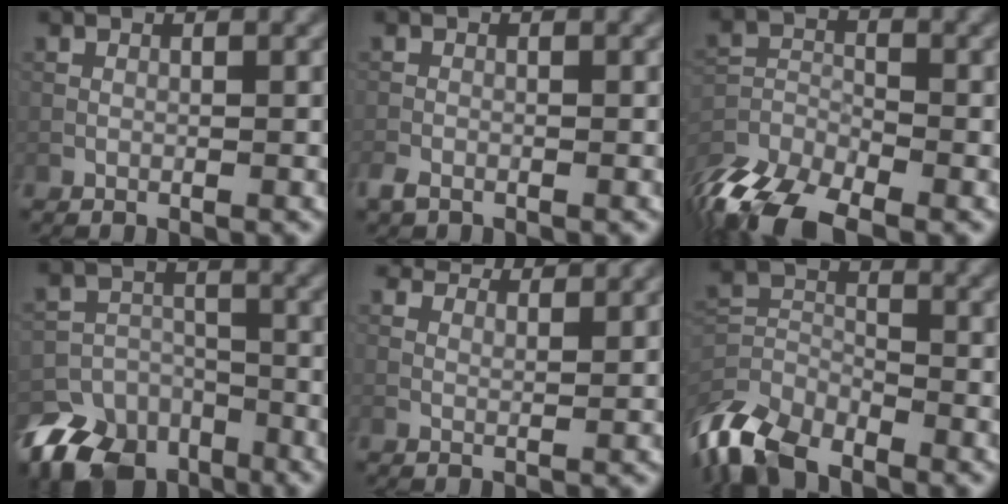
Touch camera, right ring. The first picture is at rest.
{"total": 1.4, "force": [-1.2, 0.6, 0.6], "torque": [-0.016, -0.005, -0.027]}
{"total": 9.0, "force": [-7.2, 3.3, 4.4], "torque": [-0.084, -0.012, -0.145]}
{"total": 10.1, "force": [-7.1, 6.6, 2.9], "torque": [-0.051, -0.016, -0.126]}
{"total": 7.1, "force": [6.3, 1.8, 2.7], "torque": [-0.075, 0.002, 0.103]}
{"total": 7.8, "force": [-6.2, 3.5, 3.4], "torque": [-0.076, -0.010, -0.134]}